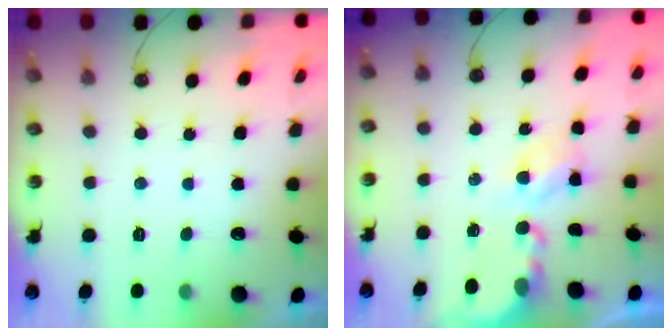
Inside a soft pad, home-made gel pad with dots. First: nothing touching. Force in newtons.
{"total": 4.0, "press": 4.0, "slide": 0.1}